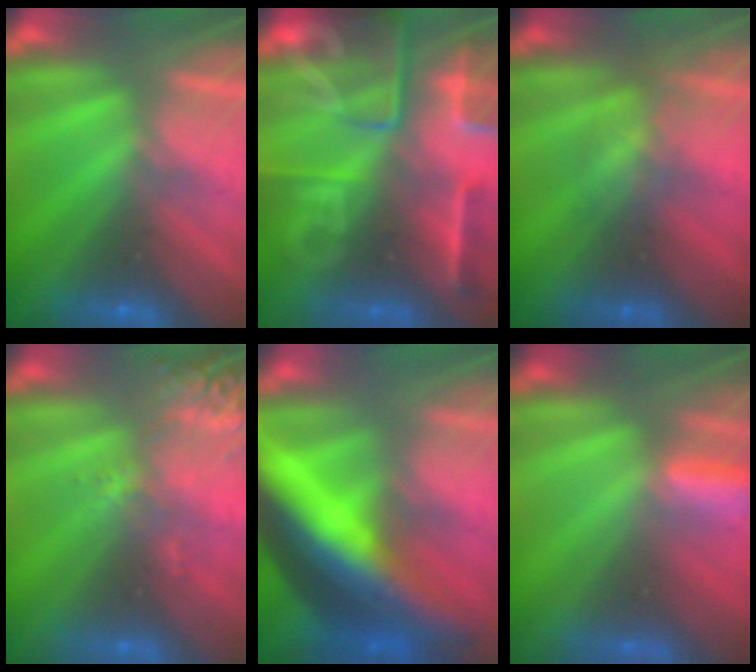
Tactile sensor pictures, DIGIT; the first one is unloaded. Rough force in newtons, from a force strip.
{"total": 7.3}
{"total": 2.7}
{"total": 2.6}
{"total": 8.7}
{"total": 3.0}